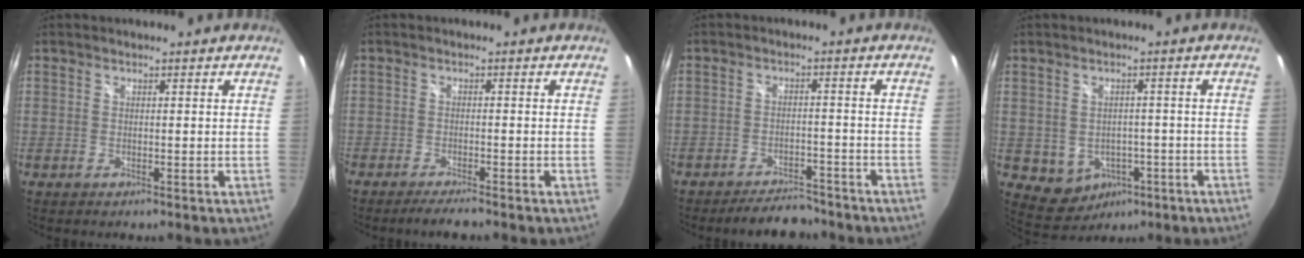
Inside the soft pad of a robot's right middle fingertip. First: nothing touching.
{"total": 3.7, "force": [-3.2, 0.0, 1.9], "torque": [-0.046, -0.008, -0.056]}
{"total": 7.5, "force": [-6.6, 2.7, 2.2], "torque": [-0.057, 0.009, -0.089]}
{"total": 7.5, "force": [-2.9, 6.2, 2.9], "torque": [-0.073, -0.003, -0.020]}